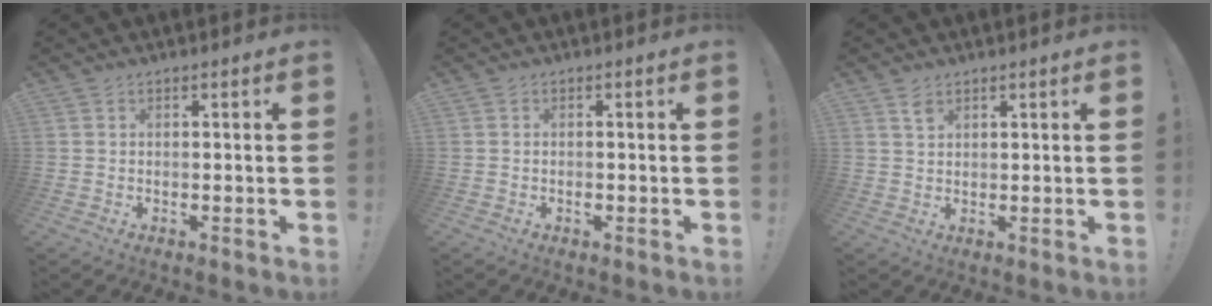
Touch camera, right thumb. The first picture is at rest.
{"total": 0.7, "force": [-0.5, 0.3, 0.4], "torque": [-0.006, 0.000, -0.008]}
{"total": 2.5, "force": [1.7, 1.3, 1.3], "torque": [-0.007, -0.012, 0.029]}